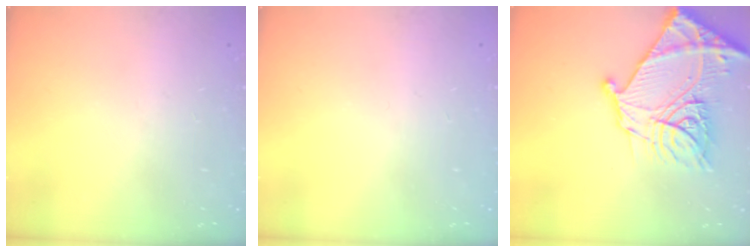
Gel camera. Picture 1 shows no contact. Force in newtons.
{"total": 0.0}
{"total": 25.3, "press": 25.1, "slide": 2.8}